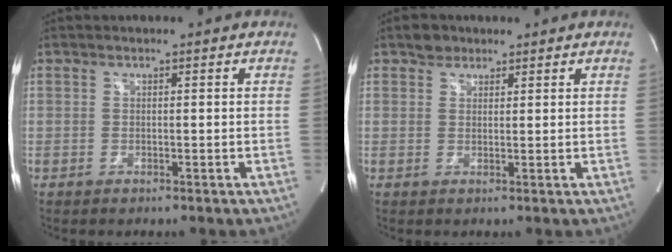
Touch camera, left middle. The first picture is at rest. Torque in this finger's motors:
{"motor_torque": [0.10, -0.08, -0.11, 0.01]}